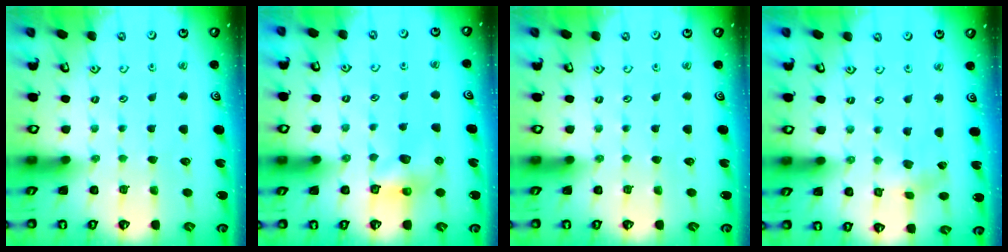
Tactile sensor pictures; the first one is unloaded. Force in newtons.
{"total": 7.8, "press": 7.8, "slide": 0.2}
{"total": 0.0}
{"total": 1.8, "press": 1.7, "slide": 0.3}